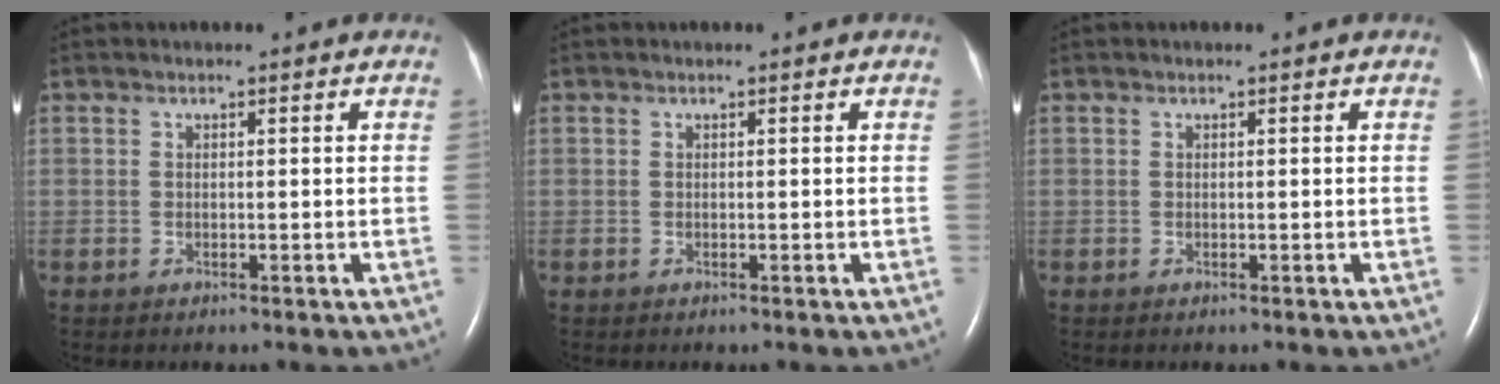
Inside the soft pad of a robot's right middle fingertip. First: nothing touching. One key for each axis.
{"total": 0.0}
{"total": 0.0}